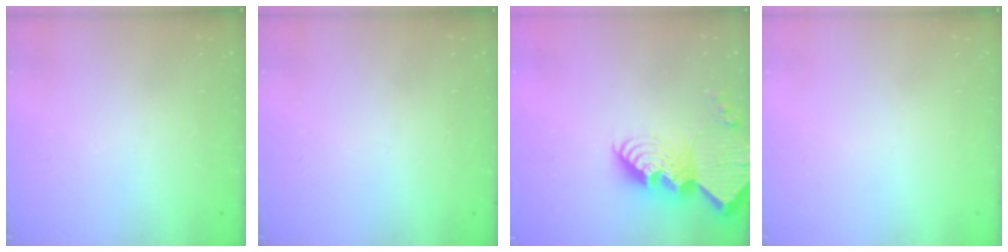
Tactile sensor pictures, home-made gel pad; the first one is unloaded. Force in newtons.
{"total": 0.9, "press": 0.9, "slide": 0.2}
{"total": 21.2, "press": 21.1, "slide": 2.0}
{"total": 0.0}